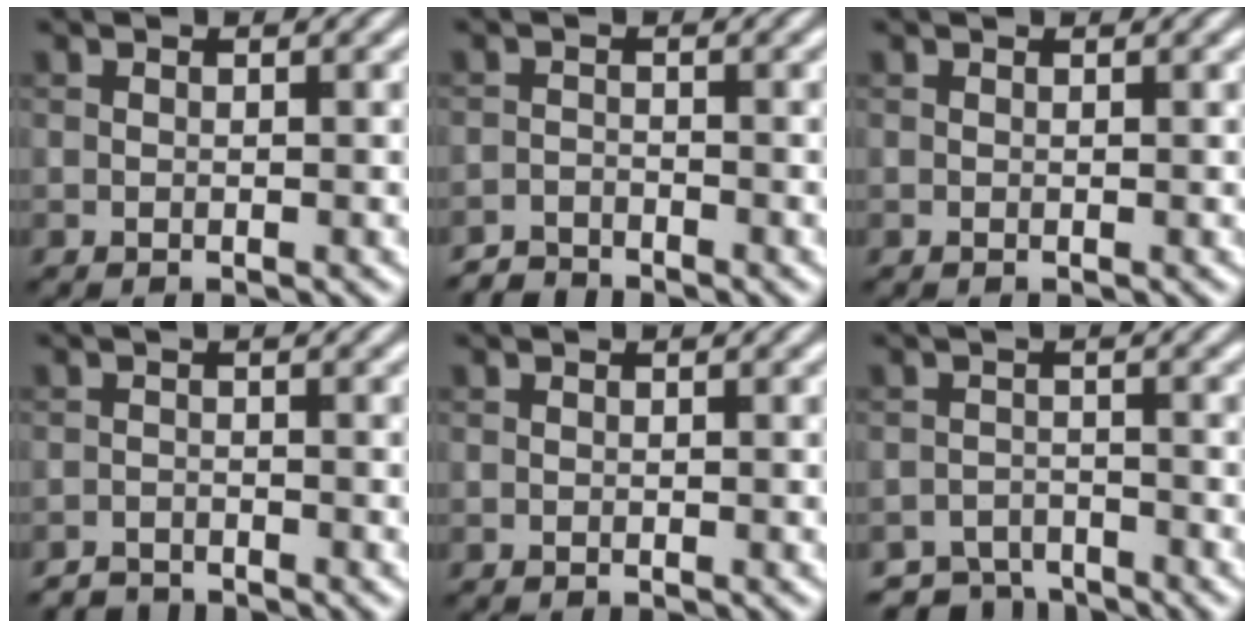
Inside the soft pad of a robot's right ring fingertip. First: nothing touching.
{"total": 1.9, "force": [-1.9, 0.2, 0.0], "torque": [0.001, -0.002, -0.042]}
{"total": 0.0}
{"total": 1.6, "force": [-1.6, 0.2, 0.0], "torque": [0.003, -0.003, -0.032]}
{"total": 0.0}
{"total": 3.3, "force": [-3.2, 1.0, 0.3], "torque": [0.004, -0.006, -0.059]}